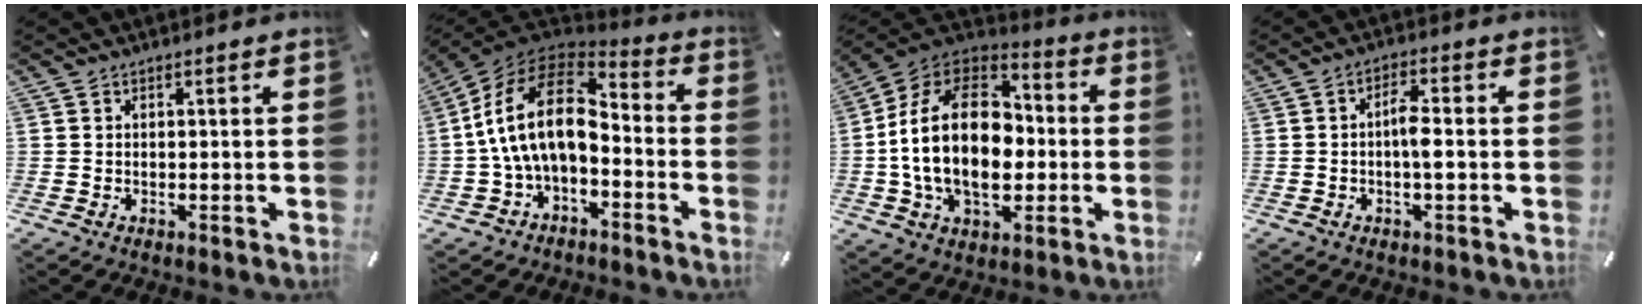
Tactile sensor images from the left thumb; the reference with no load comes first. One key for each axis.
{"total": 18.2, "fx": 0.0, "fy": 11.3, "fz": 14.2, "tx": -0.296, "ty": 0.019, "tz": -0.002}
{"total": 23.0, "fx": -2.1, "fy": 15.5, "fz": 16.8, "tx": -0.335, "ty": 0.014, "tz": -0.035}
{"total": 4.7, "fx": -0.7, "fy": 1.5, "fz": 4.4, "tx": -0.079, "ty": 0.010, "tz": -0.015}